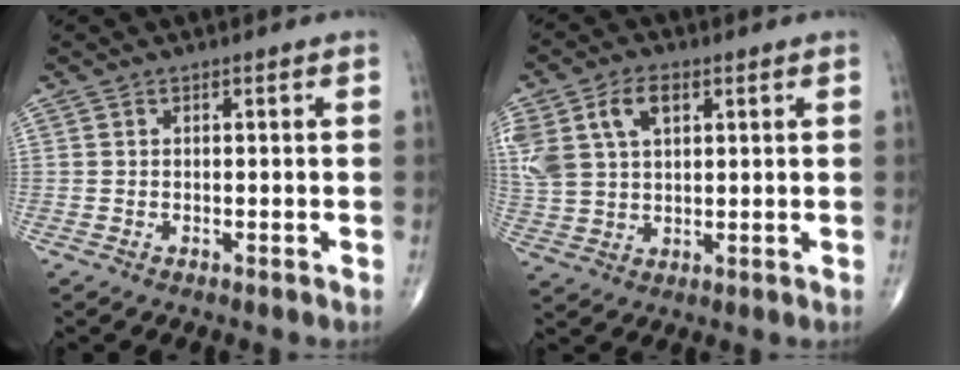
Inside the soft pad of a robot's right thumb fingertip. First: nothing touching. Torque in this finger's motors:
{"motor_torque": [1.35, 1.37, 0.84, 0.49, 0.10]}